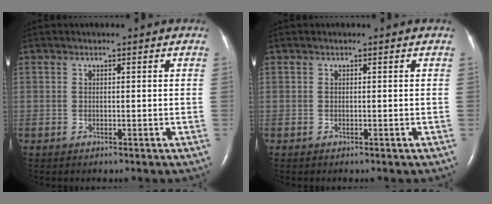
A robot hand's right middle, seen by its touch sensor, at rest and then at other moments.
{"total": 0.0}